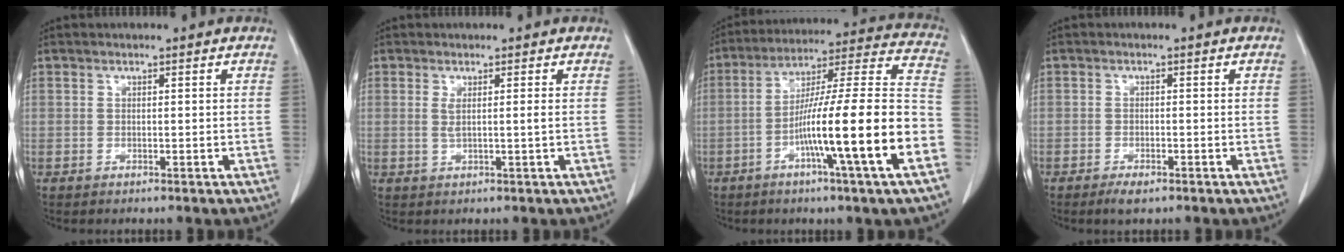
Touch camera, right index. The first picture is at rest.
{"total": 1.8, "force": [0.3, -0.2, 1.8], "torque": [-0.037, -0.003, 0.007]}
{"total": 20.4, "force": [-7.1, -0.6, 19.1], "torque": [-0.279, 0.003, -0.119]}
{"total": 2.2, "force": [-1.5, 0.8, 1.4], "torque": [-0.029, -0.003, -0.020]}